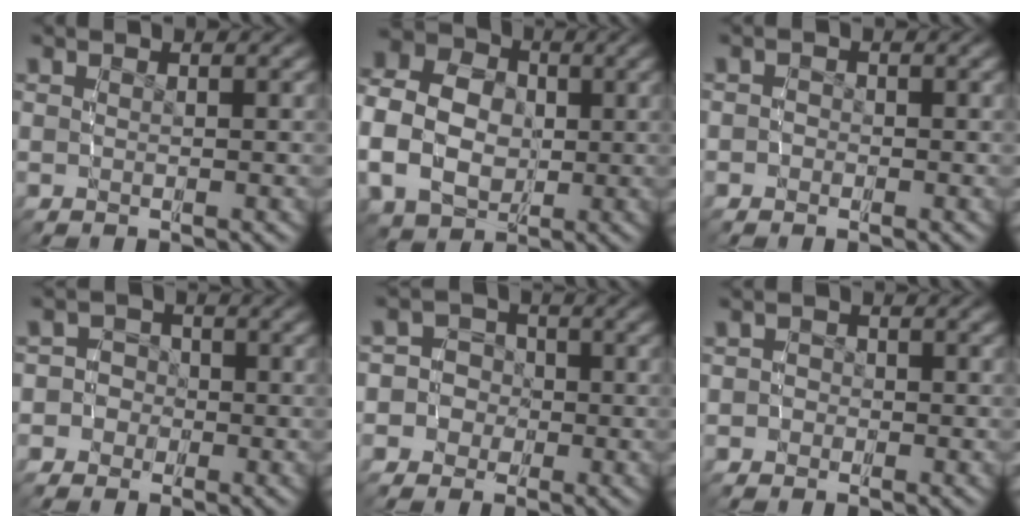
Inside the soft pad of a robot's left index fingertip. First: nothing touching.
{"total": 11.7, "force": [0.6, 10.0, 6.1], "torque": [-0.135, -0.005, -0.003]}
{"total": 1.0, "force": [-0.6, 0.7, -0.1], "torque": [0.008, 0.000, -0.016]}
{"total": 4.3, "force": [-1.0, 4.1, 0.8], "torque": [-0.010, 0.004, -0.036]}
{"total": 6.8, "force": [-1.3, 6.5, 1.5], "torque": [-0.039, -0.006, -0.040]}
{"total": 1.3, "force": [-0.7, 1.0, -0.2], "torque": [0.012, 0.001, -0.019]}